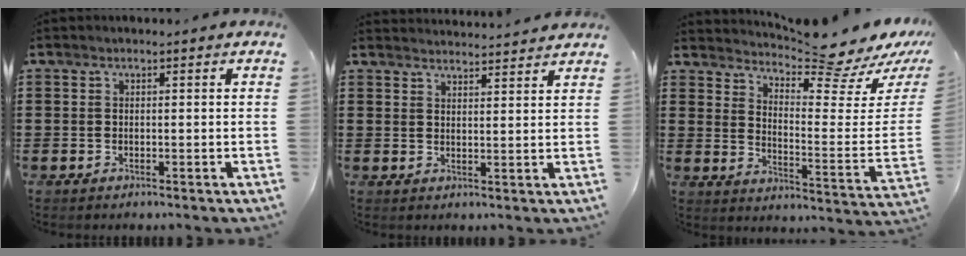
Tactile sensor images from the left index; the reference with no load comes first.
{"total": 2.9, "force": [2.8, -0.3, -0.1], "torque": [-0.006, -0.013, 0.053]}
{"total": 7.6, "force": [7.1, -0.3, 2.8], "torque": [-0.057, -0.074, 0.114]}